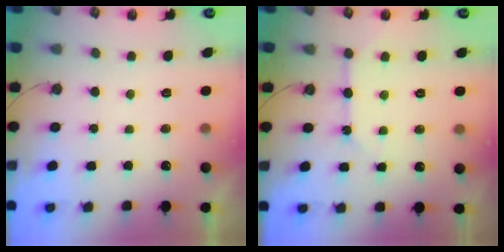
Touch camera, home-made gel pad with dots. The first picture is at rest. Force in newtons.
{"total": 7.5, "press": 7.5, "slide": 0.8}